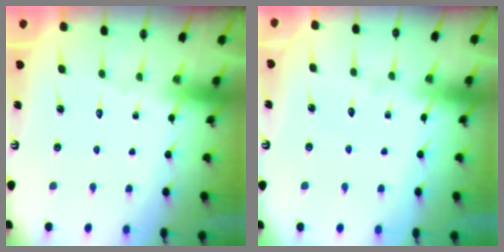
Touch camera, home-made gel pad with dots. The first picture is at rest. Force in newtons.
{"total": 2.8, "press": 2.8, "slide": 0.3}